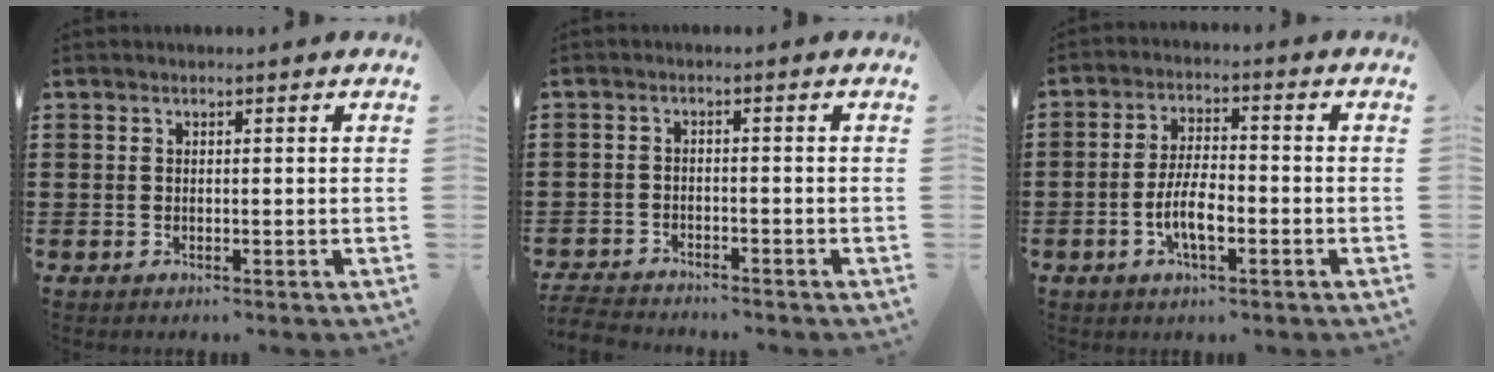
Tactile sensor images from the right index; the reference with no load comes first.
{"total": 3.0, "force": [-3.0, 0.2, 0.2], "torque": [-0.014, -0.002, -0.066]}
{"total": 6.4, "force": [-2.1, 2.3, 5.6], "torque": [-0.121, -0.002, -0.045]}